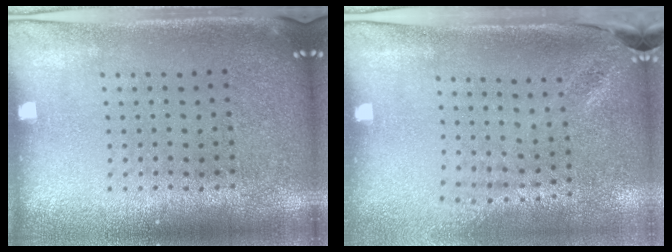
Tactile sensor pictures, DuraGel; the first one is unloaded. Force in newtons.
{"total": 2.0, "press": 1.6, "slide": 1.2}